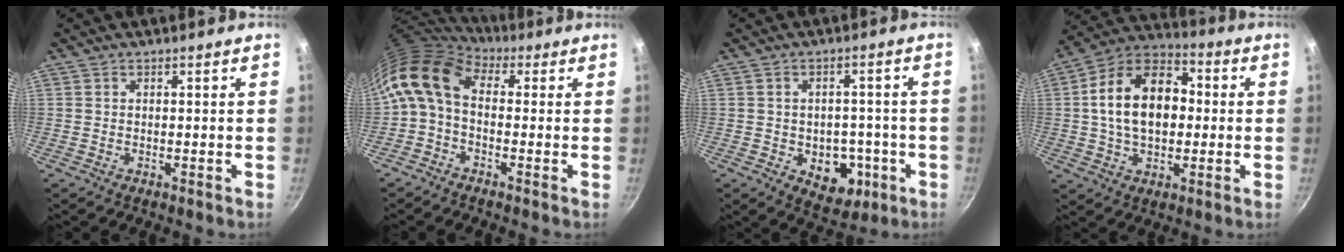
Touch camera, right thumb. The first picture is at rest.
{"total": 10.4, "force": [0.5, 6.7, 7.9], "torque": [-0.149, 0.026, -0.012]}
{"total": 10.6, "force": [-2.9, 7.8, 6.6], "torque": [-0.044, 0.006, -0.025]}
{"total": 17.4, "force": [0.9, 11.6, 13.0], "torque": [-0.186, 0.031, 0.001]}